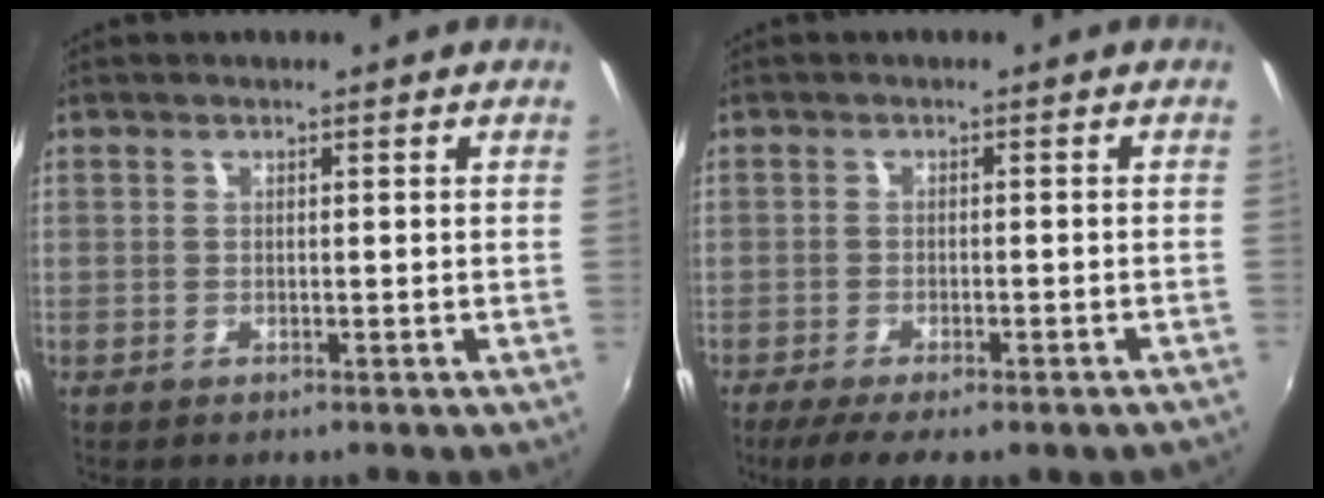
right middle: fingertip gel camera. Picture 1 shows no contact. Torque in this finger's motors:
{"motor_torque": [1.14, -1.00, 0.15, 0.08]}